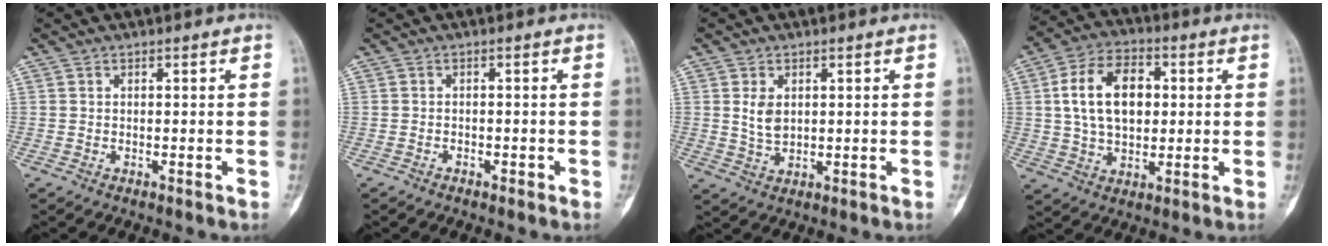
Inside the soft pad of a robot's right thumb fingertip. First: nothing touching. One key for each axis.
{"total": 1.0, "fx": -0.6, "fy": 0.6, "fz": 0.5, "tx": -0.012, "ty": 0.006, "tz": -0.010}
{"total": 4.1, "fx": 0.9, "fy": 2.7, "fz": 2.9, "tx": -0.045, "ty": -0.009, "tz": 0.024}
{"total": 13.6, "fx": 2.1, "fy": 8.8, "fz": 10.2, "tx": -0.156, "ty": 0.011, "tz": 0.034}